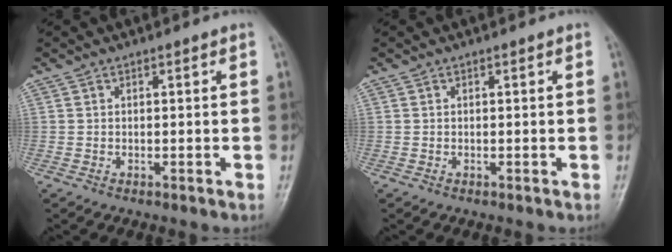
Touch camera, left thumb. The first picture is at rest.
{"total": 0.0}